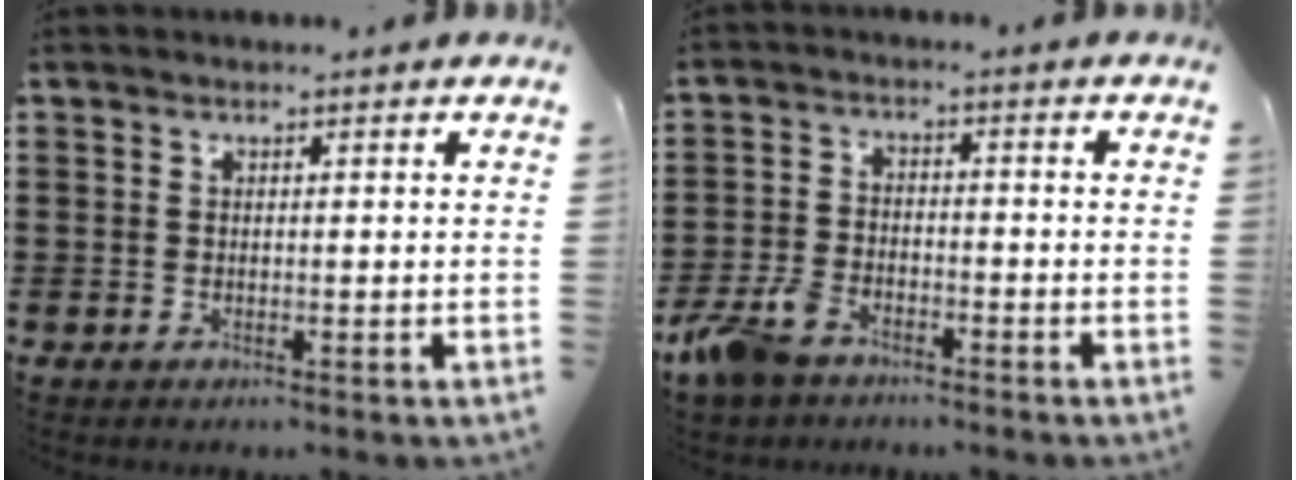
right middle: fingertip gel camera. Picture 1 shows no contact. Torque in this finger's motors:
{"motor_torque": [0.66, 0.17, 0.36, 0.17]}